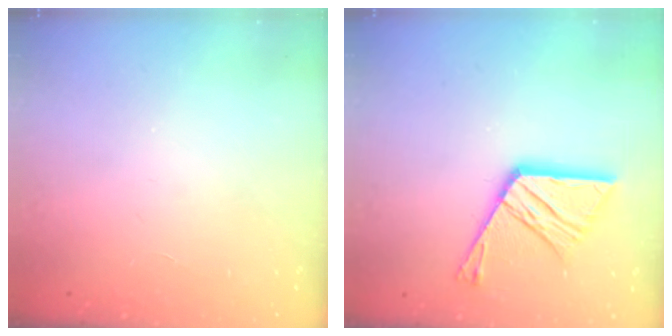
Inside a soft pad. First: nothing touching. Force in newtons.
{"total": 13.9, "press": 13.8, "slide": 1.3}